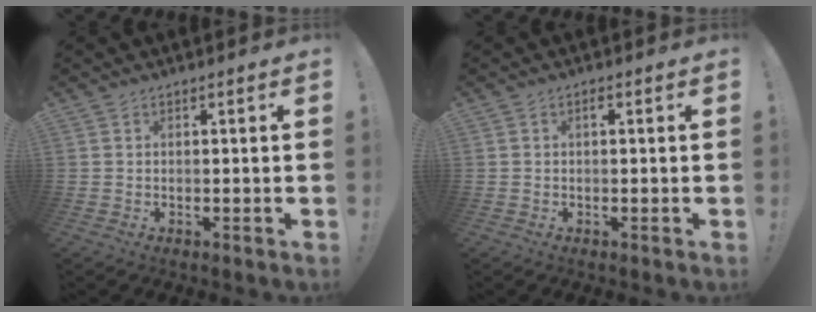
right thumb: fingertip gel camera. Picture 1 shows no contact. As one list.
[{"total": 0.7, "force": [0.1, 0.1, 0.7], "torque": [-0.012, 0.002, -0.001]}]